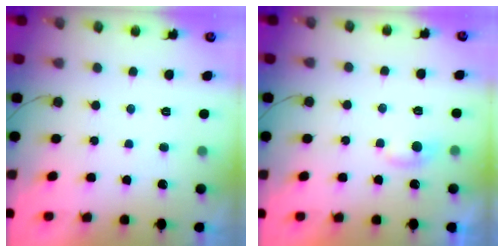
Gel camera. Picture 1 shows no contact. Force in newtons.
{"total": 4.5, "press": 4.5, "slide": 0.6}